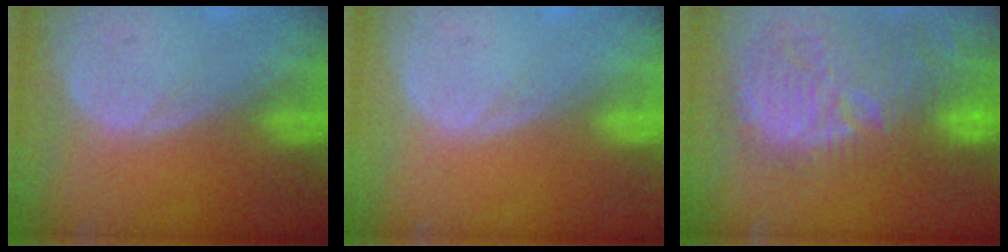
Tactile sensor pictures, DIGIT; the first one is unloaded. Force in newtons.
{"total": 0.0}
{"total": 13.9, "press": 12.7, "slide": 5.5}